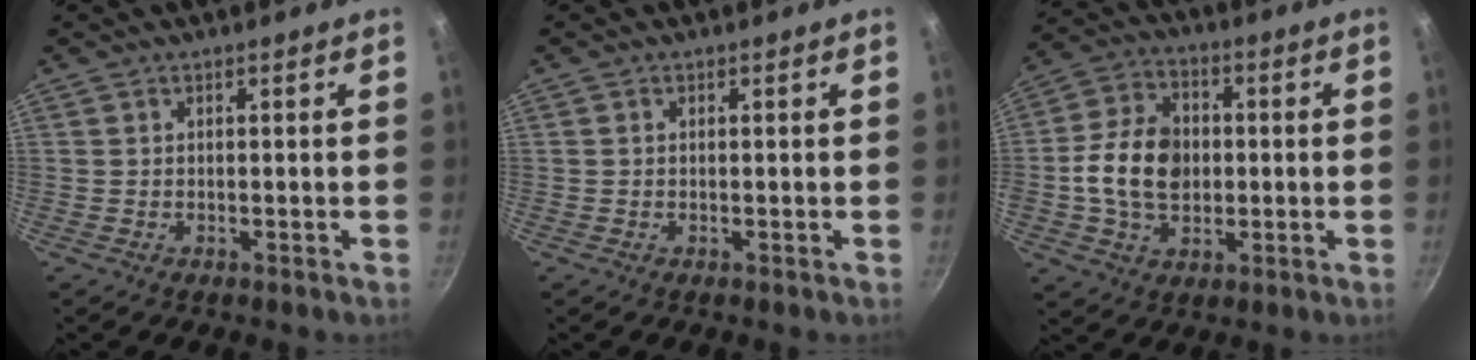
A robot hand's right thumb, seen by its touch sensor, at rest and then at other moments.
{"total": 0.0}
{"total": 13.5, "force": [-0.3, 9.9, 9.1], "torque": [-0.144, 0.016, -0.016]}